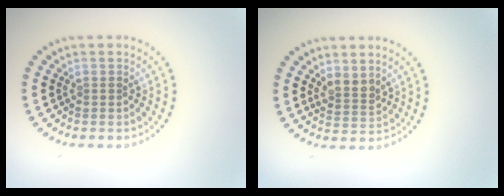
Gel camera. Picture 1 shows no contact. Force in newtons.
{"total": 2.1, "press": 1.7, "slide": 1.2}